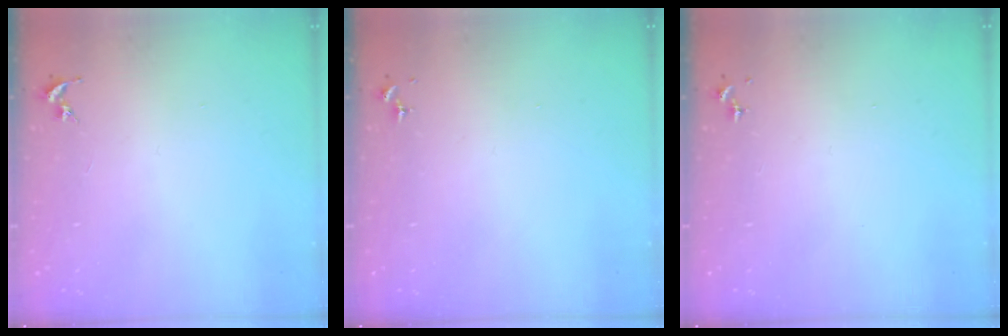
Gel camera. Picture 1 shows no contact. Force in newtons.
{"total": 0.0}
{"total": 0.0}